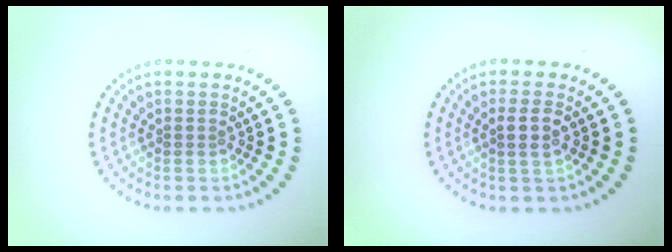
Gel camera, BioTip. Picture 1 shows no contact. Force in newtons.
{"total": 1.7, "press": 1.5, "slide": 0.8}